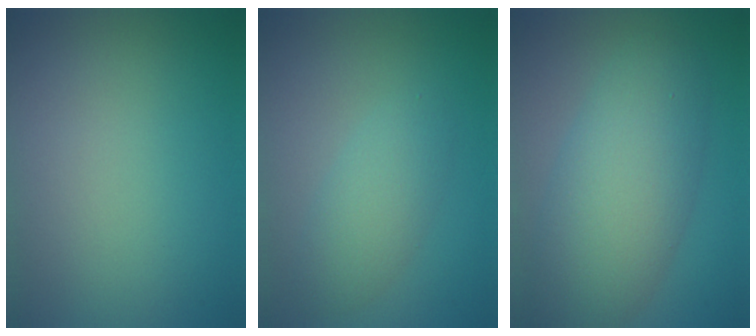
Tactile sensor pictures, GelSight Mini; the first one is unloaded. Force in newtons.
{"total": 3.1, "press": 3.1, "slide": 0.1}
{"total": 8.1, "press": 8.1, "slide": 0.3}